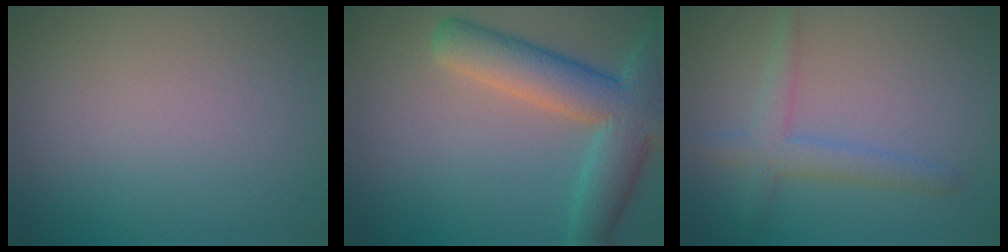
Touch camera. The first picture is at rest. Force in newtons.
{"total": 7.4, "press": 7.3, "slide": 0.5}
{"total": 2.9, "press": 2.9, "slide": 0.1}